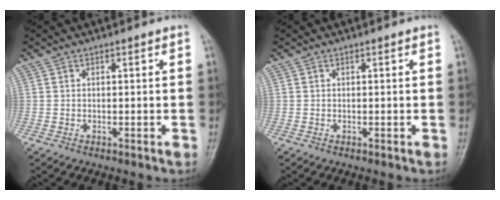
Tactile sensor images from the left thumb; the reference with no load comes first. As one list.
[{"total": 0.0}]